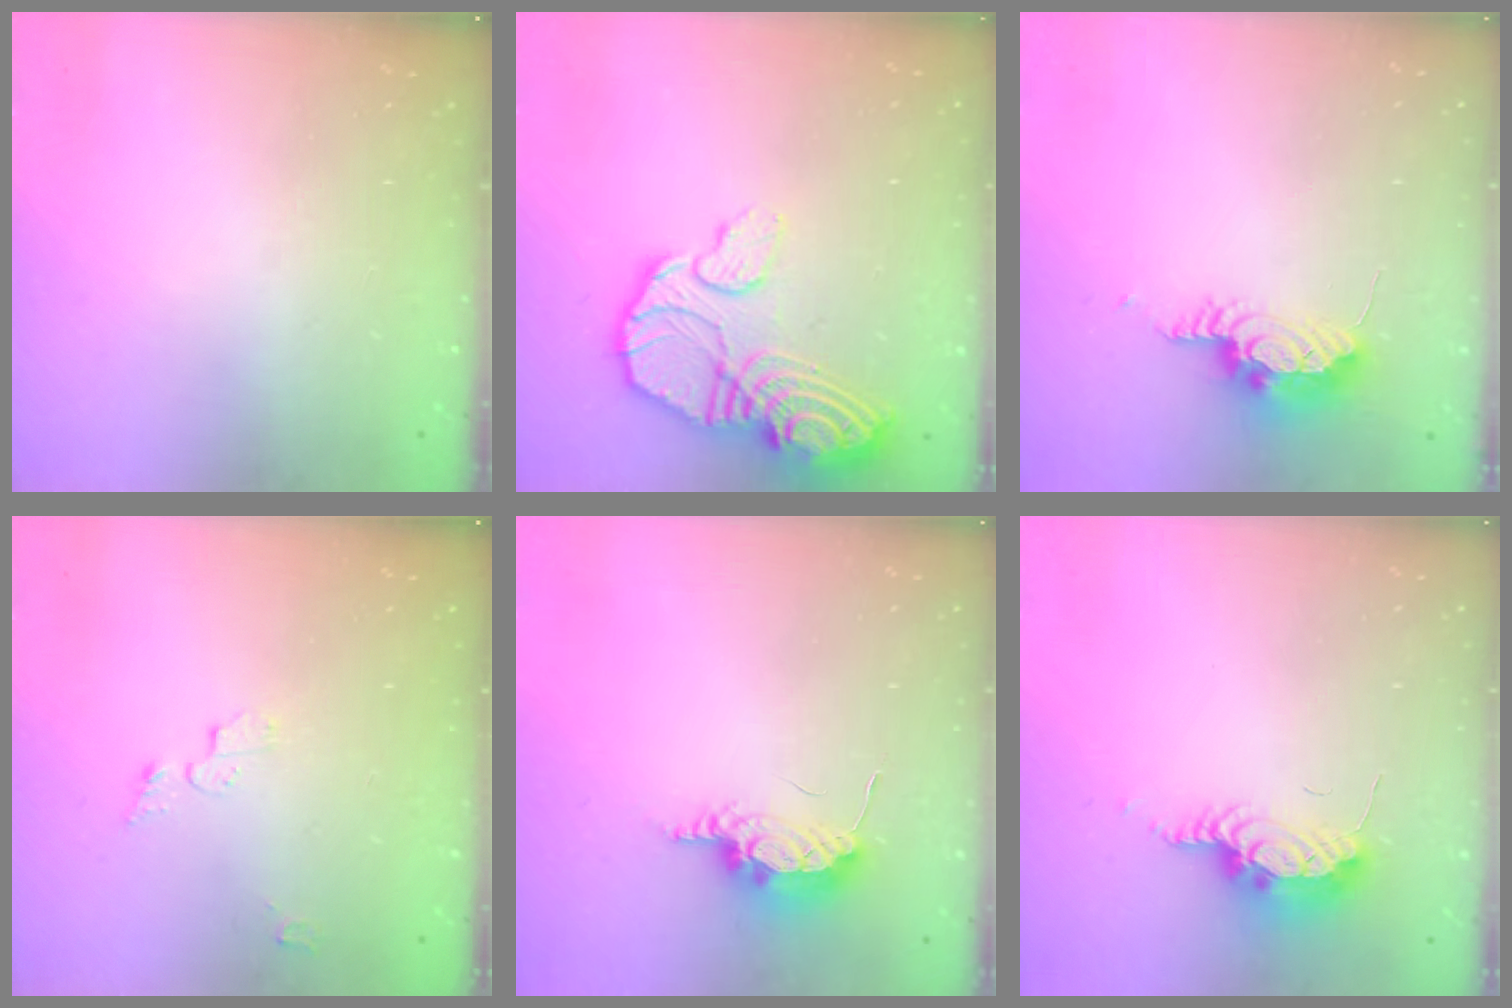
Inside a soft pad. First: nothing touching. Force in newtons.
{"total": 18.4, "press": 18.3, "slide": 2.1}
{"total": 15.6, "press": 10.8, "slide": 11.3}
{"total": 4.6, "press": 4.6, "slide": 0.5}
{"total": 7.6, "press": 7.4, "slide": 1.8}
{"total": 7.9, "press": 7.7, "slide": 1.8}